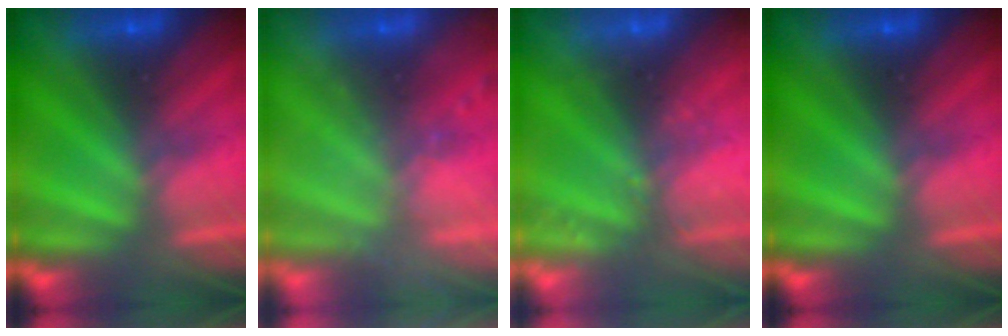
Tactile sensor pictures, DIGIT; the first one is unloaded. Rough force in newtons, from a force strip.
{"total": 2.4}
{"total": 2.5}
{"total": 0.0}